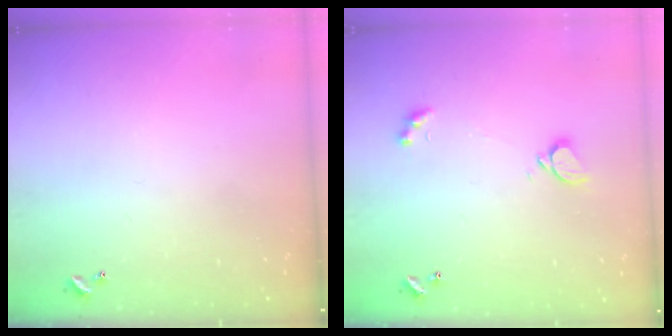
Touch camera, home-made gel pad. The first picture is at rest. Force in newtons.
{"total": 1.6, "press": 1.5, "slide": 0.5}